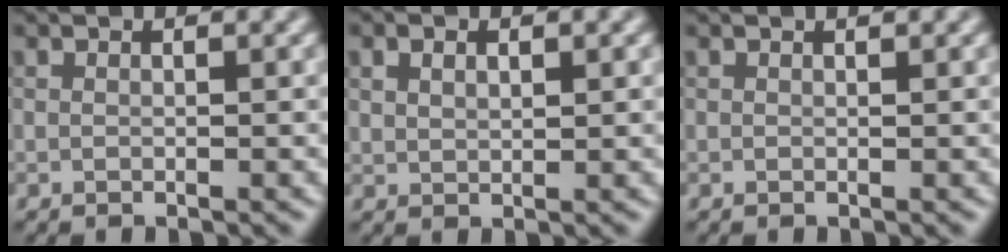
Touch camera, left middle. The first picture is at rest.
{"total": 0.7, "force": [0.2, 0.2, 0.6], "torque": [-0.021, 0.003, 0.020]}
{"total": 0.8, "force": [0.6, 0.3, 0.4], "torque": [0.001, 0.003, 0.000]}